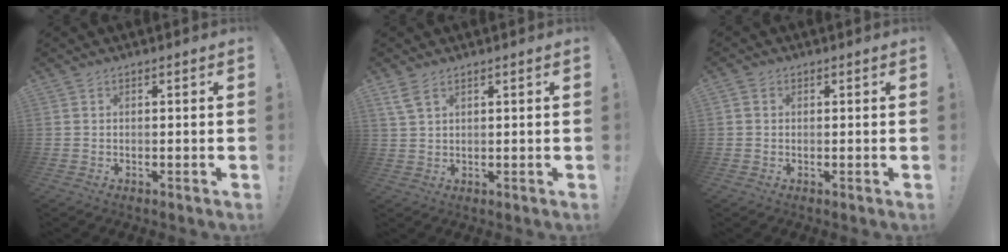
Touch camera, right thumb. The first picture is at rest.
{"total": 4.4, "force": [2.8, 1.9, 2.8], "torque": [-0.053, -0.008, 0.056]}
{"total": 1.3, "force": [0.2, 1.2, 0.5], "torque": [-0.013, 0.005, 0.005]}